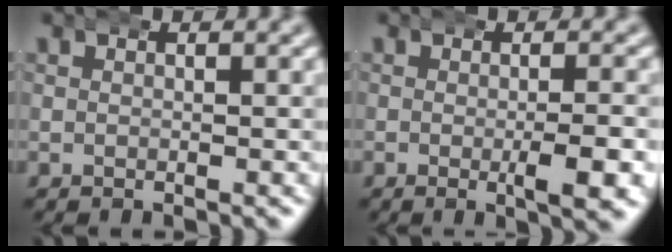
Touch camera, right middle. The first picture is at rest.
{"total": 2.6, "force": [-0.1, -0.1, 2.6], "torque": [-0.030, 0.007, -0.006]}